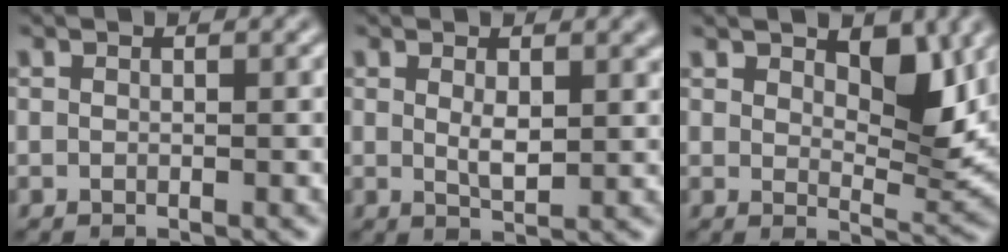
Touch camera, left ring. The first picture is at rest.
{"total": 2.2, "force": [0.8, 0.9, 1.8], "torque": [-0.034, -0.005, 0.017]}
{"total": 5.5, "force": [2.7, 2.4, 4.1], "torque": [-0.062, -0.010, 0.039]}